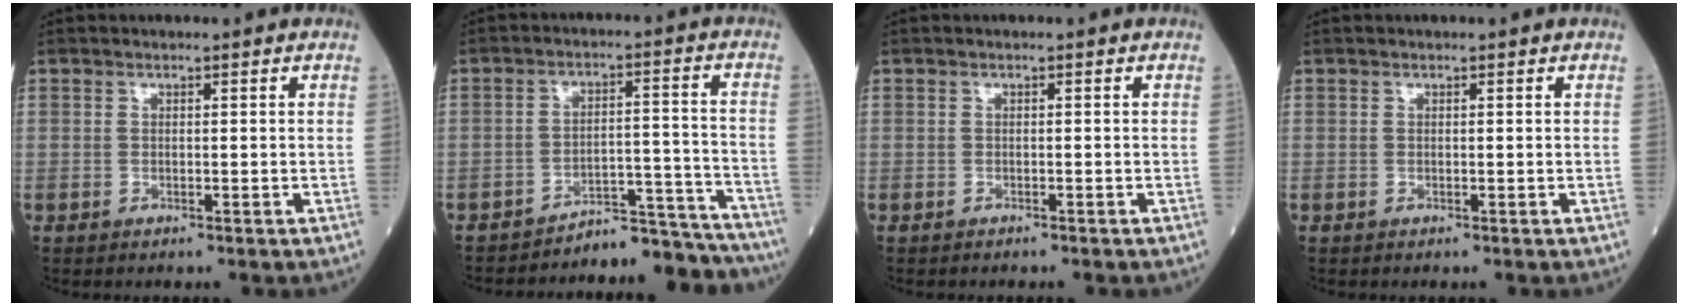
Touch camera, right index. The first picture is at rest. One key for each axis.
{"total": 11.7, "fx": -11.7, "fy": 1.3, "fz": 0.2, "tx": 0.028, "ty": 0.053, "tz": -0.162}
{"total": 1.1, "fx": -1.0, "fy": 0.3, "fz": 0.5, "tx": -0.012, "ty": -0.002, "tz": -0.011}
{"total": 0.0}